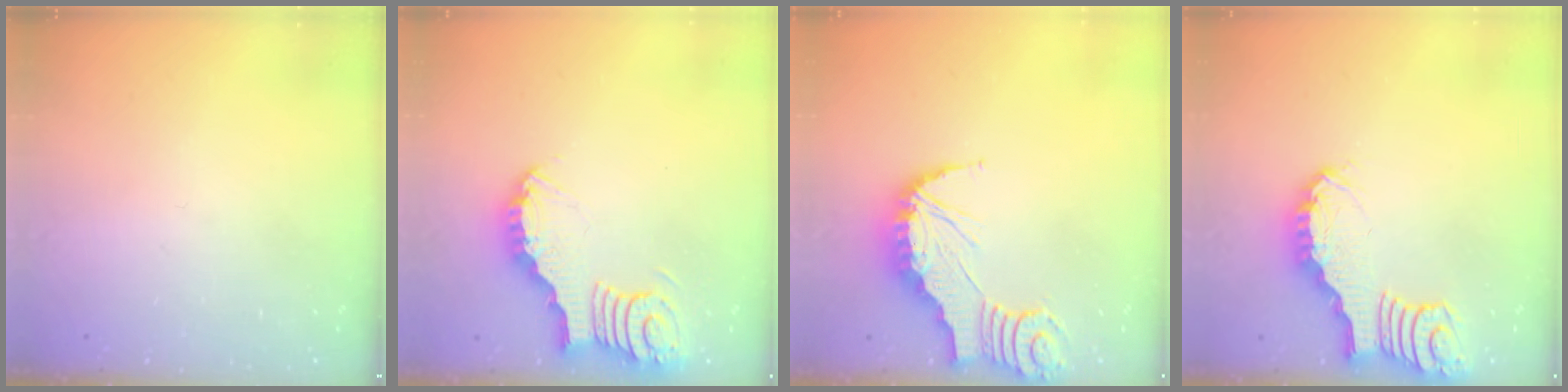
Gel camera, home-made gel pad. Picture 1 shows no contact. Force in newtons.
{"total": 4.9, "press": 4.8, "slide": 0.3}
{"total": 2.2, "press": 2.2, "slide": 0.2}
{"total": 2.5, "press": 2.5, "slide": 0.2}